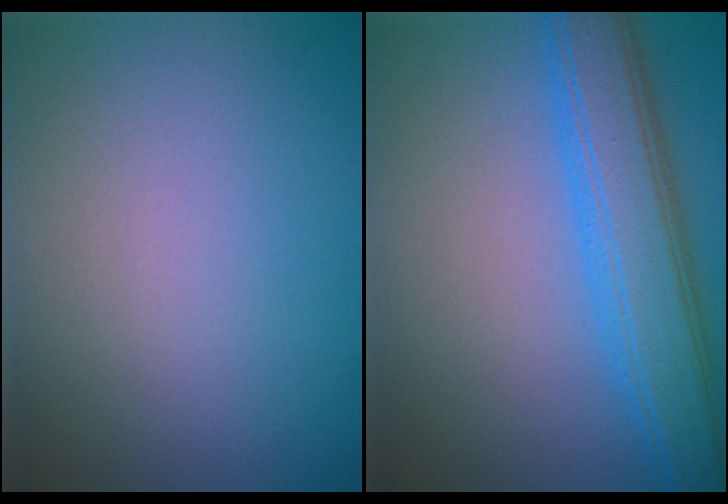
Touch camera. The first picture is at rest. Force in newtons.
{"total": 6.1, "press": 6.1, "slide": 0.2}